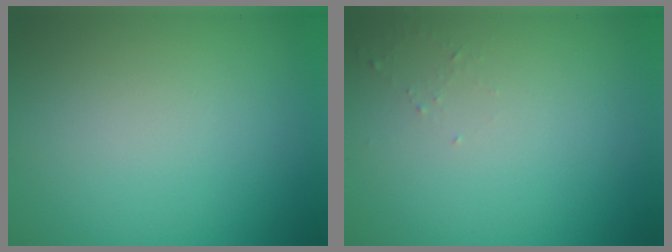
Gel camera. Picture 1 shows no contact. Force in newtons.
{"total": 0.7, "press": 0.6, "slide": 0.2}